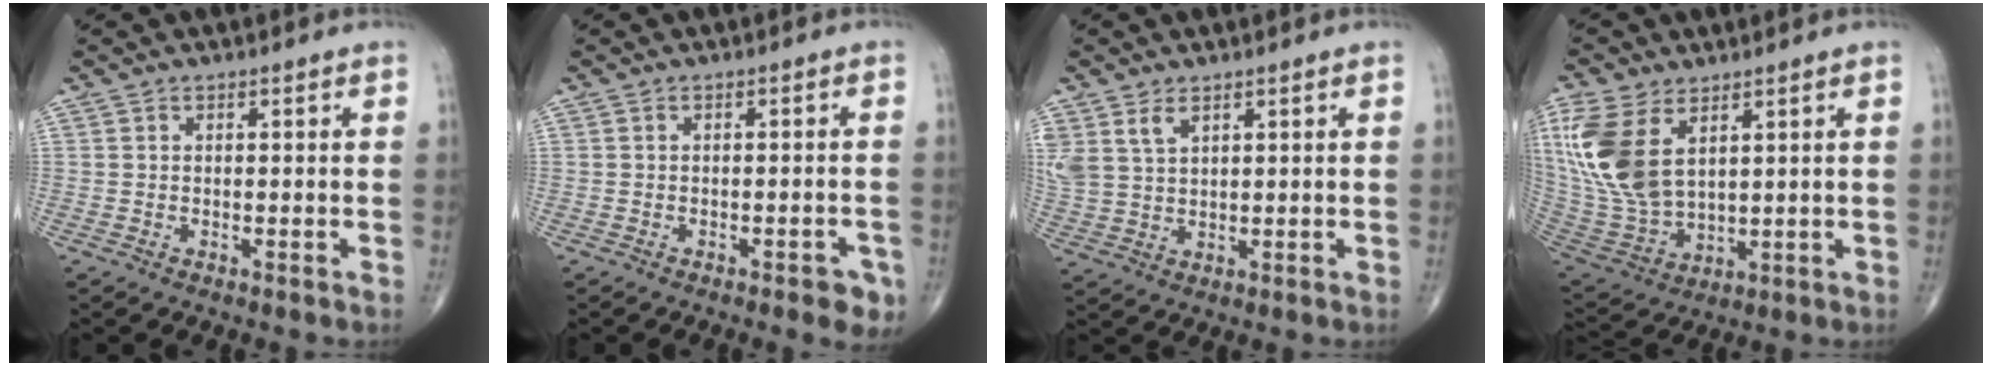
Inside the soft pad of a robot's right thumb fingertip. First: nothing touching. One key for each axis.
{"total": 4.1, "fx": -2.4, "fy": 1.6, "fz": 2.9, "tx": -0.021, "ty": 0.009, "tz": -0.027}
{"total": 6.2, "fx": 3.4, "fy": 3.7, "fz": 3.7, "tx": -0.079, "ty": -0.005, "tz": 0.081}
{"total": 16.7, "fx": 6.2, "fy": 9.6, "fz": 12.2, "tx": -0.270, "ty": -0.023, "tz": 0.135}